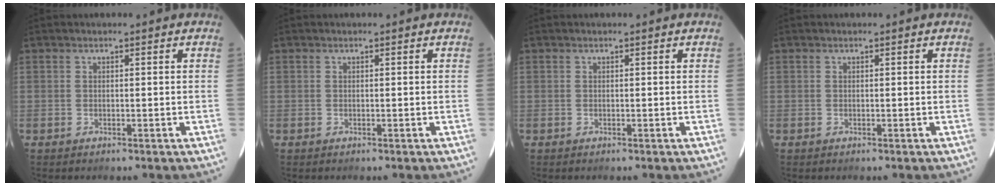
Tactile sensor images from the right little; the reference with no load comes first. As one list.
[{"total": 0.0}, {"total": 0.0}, {"total": 0.0}]